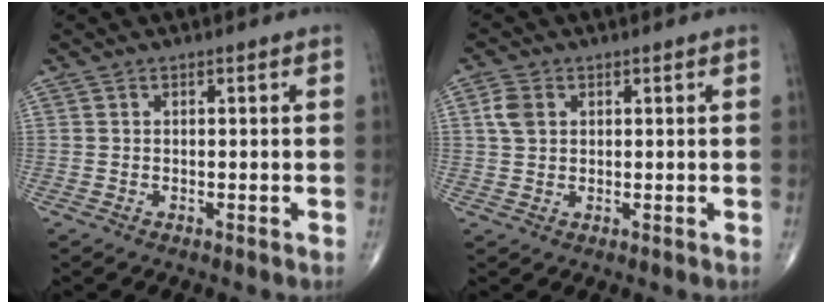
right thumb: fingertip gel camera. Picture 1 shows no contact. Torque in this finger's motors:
{"motor_torque": [-0.61, 0.62, 0.04, -0.22, 0.06]}